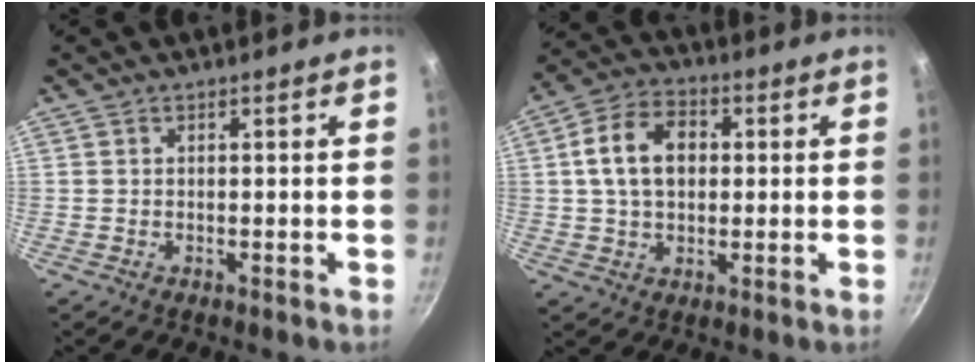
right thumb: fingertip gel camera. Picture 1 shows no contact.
{"total": 11.1, "force": [1.5, 7.8, 7.7], "torque": [-0.119, 0.018, 0.018]}